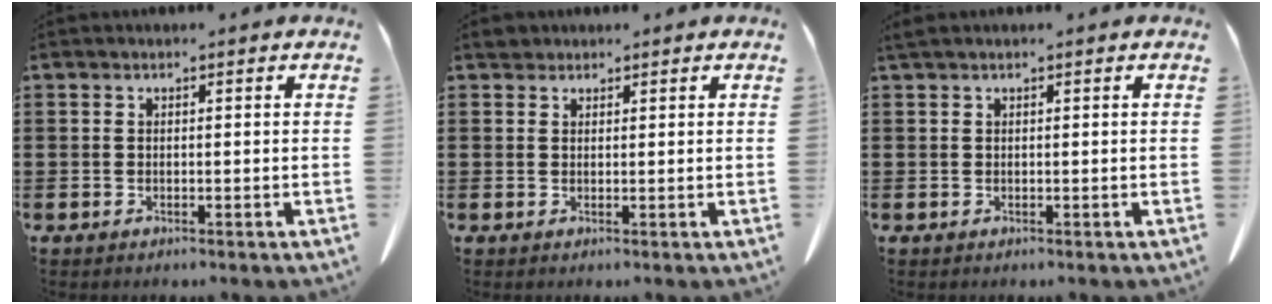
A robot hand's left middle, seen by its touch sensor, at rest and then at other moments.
{"total": 1.5, "force": [1.3, 0.7, 0.2], "torque": [-0.010, 0.005, 0.026]}
{"total": 0.6, "force": [0.3, 0.0, 0.4], "torque": [-0.010, 0.001, 0.007]}